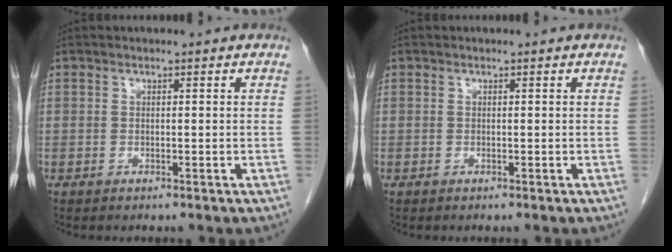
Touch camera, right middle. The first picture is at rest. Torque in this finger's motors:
{"motor_torque": [-0.01, 0.01, 0.00, 0.00]}